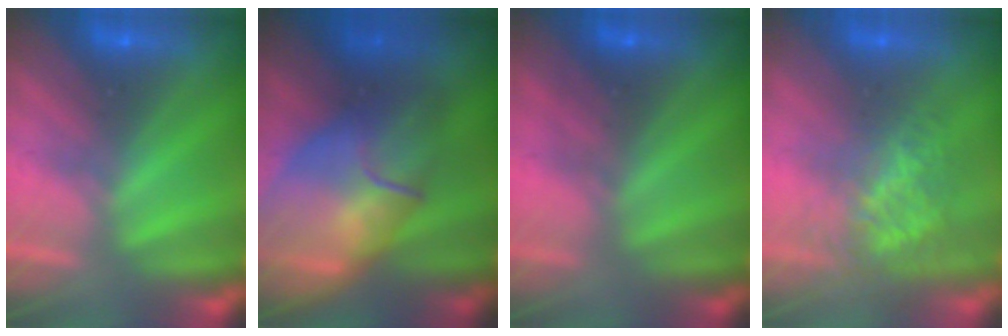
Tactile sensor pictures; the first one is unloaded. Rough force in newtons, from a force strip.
{"total": 7.6}
{"total": 4.8}
{"total": 3.9}